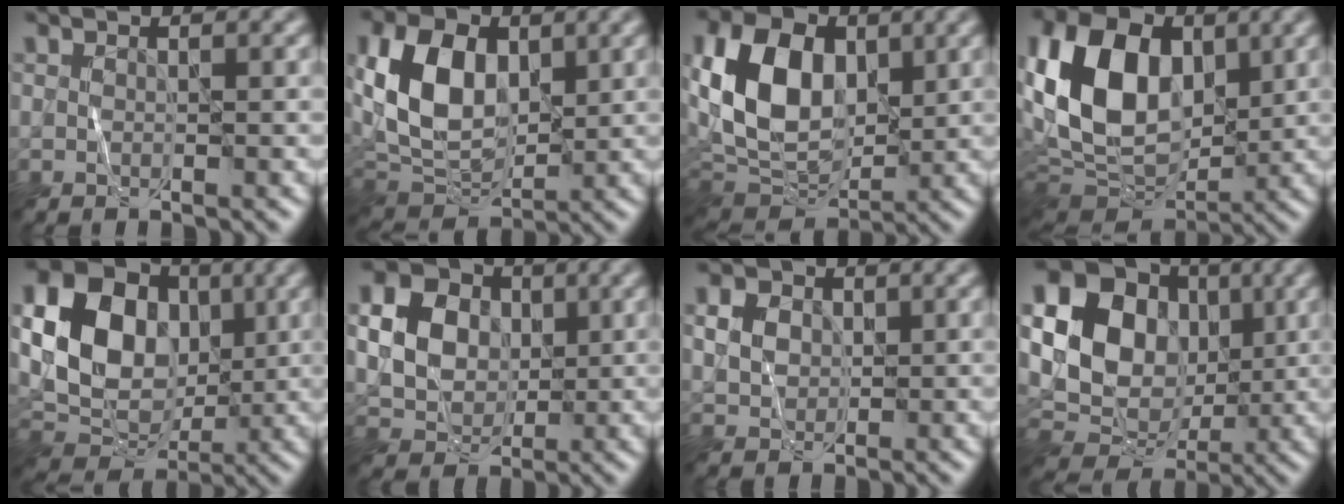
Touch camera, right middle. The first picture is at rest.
{"total": 9.1, "force": [1.7, 6.2, 6.4], "torque": [-0.146, 0.001, 0.028]}
{"total": 10.6, "force": [1.9, 7.3, 7.4], "torque": [-0.164, 0.004, 0.032]}
{"total": 13.2, "force": [2.6, 9.0, 9.3], "torque": [-0.193, 0.017, 0.037]}
{"total": 16.1, "force": [2.7, 12.9, 9.2], "torque": [-0.202, 0.031, 0.047]}
{"total": 12.7, "force": [3.0, 11.0, 5.6], "torque": [-0.144, 0.024, 0.058]}
{"total": 4.4, "force": [1.4, 3.5, 2.2], "torque": [-0.056, 0.011, 0.025]}
{"total": 18.7, "force": [4.1, 15.9, 9.1], "torque": [-0.215, 0.038, 0.062]}